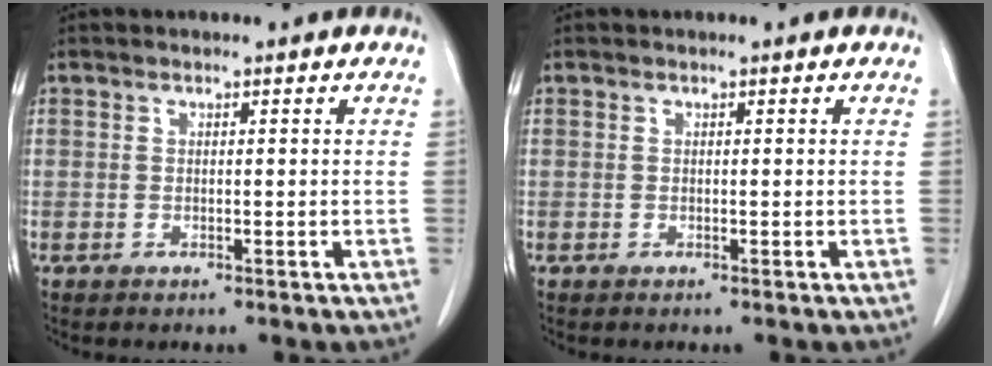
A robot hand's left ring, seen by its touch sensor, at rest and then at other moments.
{"total": 0.0}